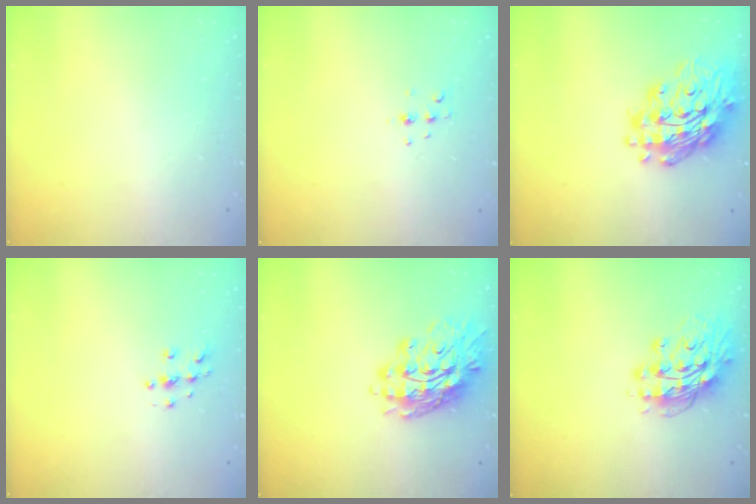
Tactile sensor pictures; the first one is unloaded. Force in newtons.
{"total": 3.7, "press": 3.6, "slide": 0.7}
{"total": 20.7, "press": 20.6, "slide": 1.9}
{"total": 4.6, "press": 4.6, "slide": 0.2}
{"total": 16.9, "press": 16.8, "slide": 1.2}
{"total": 13.5, "press": 13.4, "slide": 1.3}